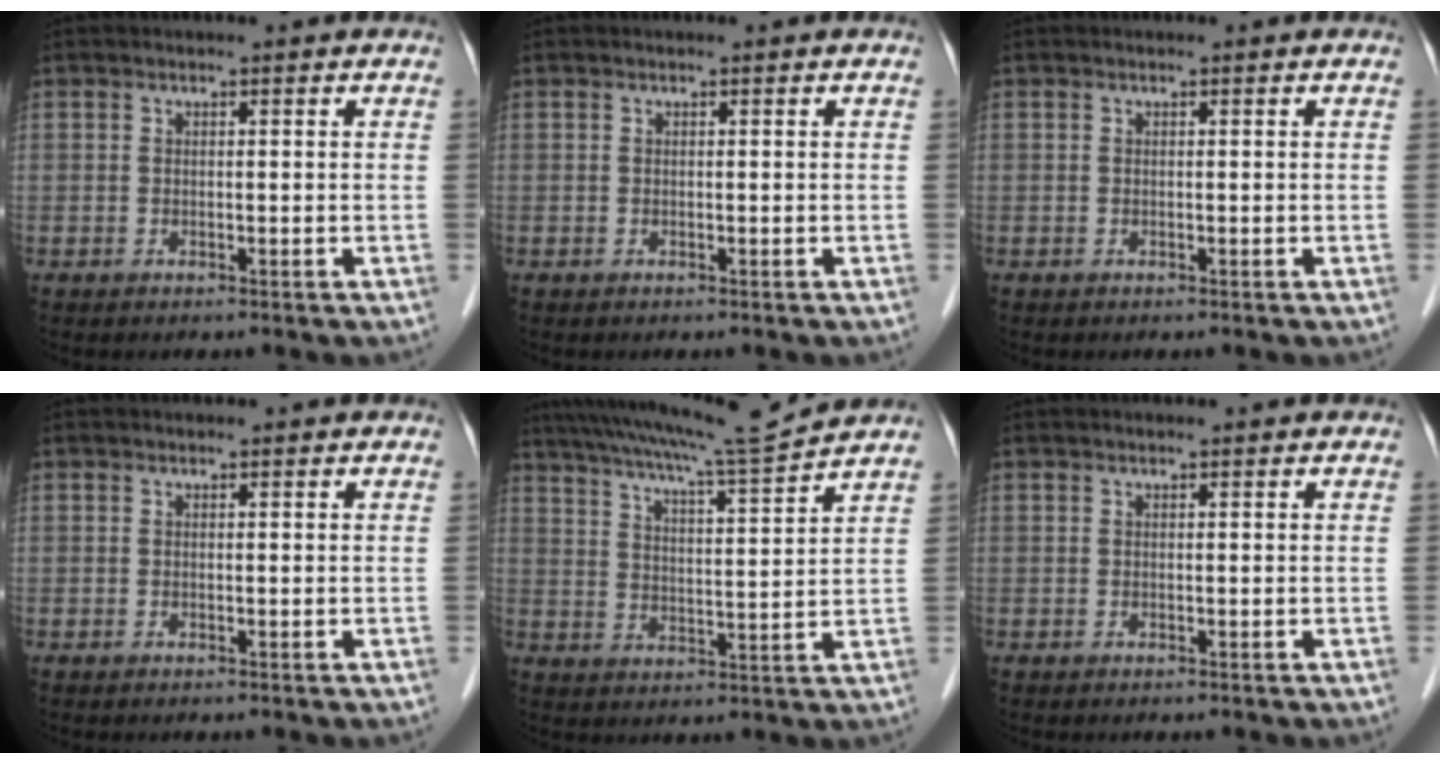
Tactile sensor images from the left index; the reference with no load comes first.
{"total": 0.0}
{"total": 0.0}
{"total": 1.3, "force": [1.3, 0.2, 0.3], "torque": [-0.008, 0.012, 0.016]}
{"total": 12.9, "force": [11.8, -2.1, 4.7], "torque": [-0.088, -0.018, 0.183]}
{"total": 1.4, "force": [1.3, 0.0, 0.4], "torque": [-0.007, 0.012, 0.020]}